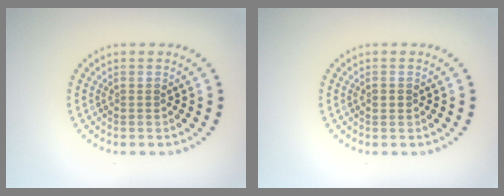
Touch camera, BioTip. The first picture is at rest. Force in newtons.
{"total": 1.1, "press": 1.0, "slide": 0.2}